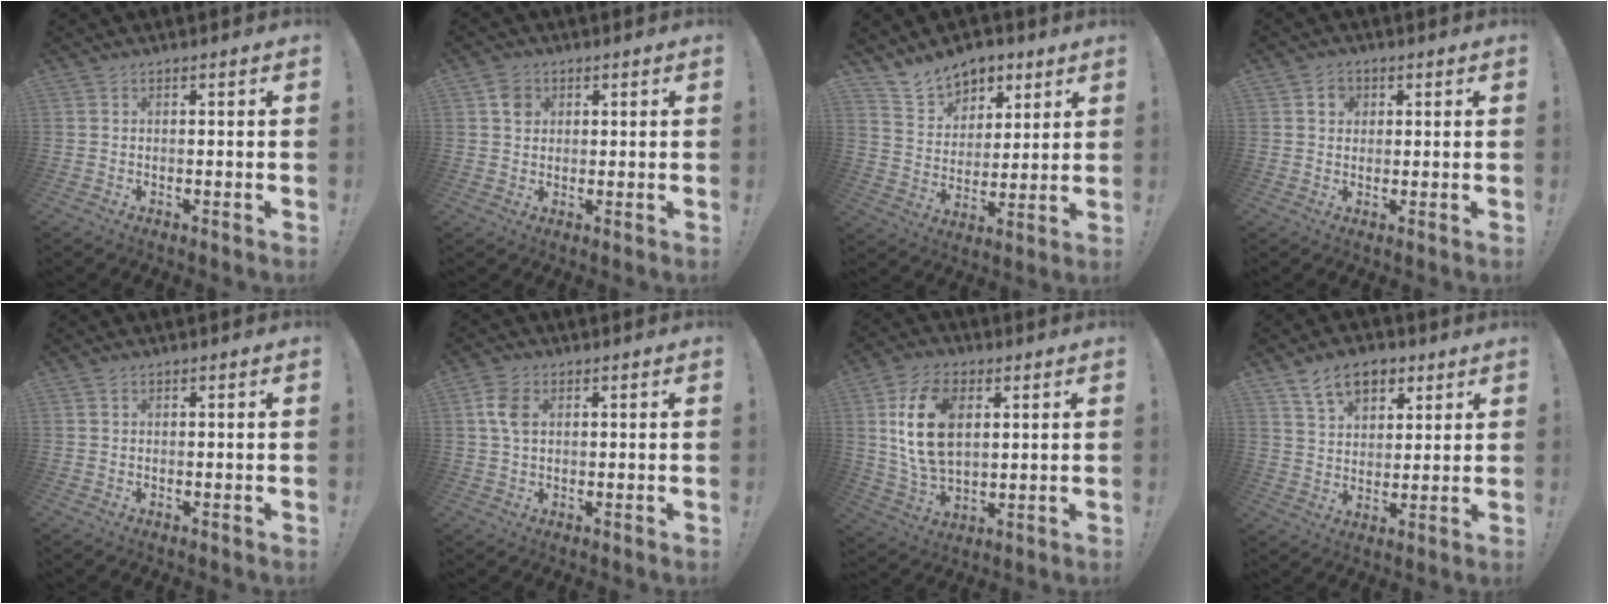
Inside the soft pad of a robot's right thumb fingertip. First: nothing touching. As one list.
[{"total": 4.6, "force": [1.6, 4.0, 1.6], "torque": [-0.011, 0.000, 0.028]}, {"total": 12.1, "force": [9.1, 7.4, 2.8], "torque": [-0.044, -0.068, 0.176]}, {"total": 3.7, "force": [1.2, 3.1, 1.6], "torque": [-0.015, -0.002, 0.020]}, {"total": 0.0}, {"total": 6.8, "force": [1.6, 4.6, 4.8], "torque": [-0.092, 0.002, 0.028]}, {"total": 17.4, "force": [4.2, 11.3, 12.5], "torque": [-0.232, -0.001, 0.075]}, {"total": 11.8, "force": [6.7, 7.7, 5.9], "torque": [-0.082, -0.028, 0.126]}]